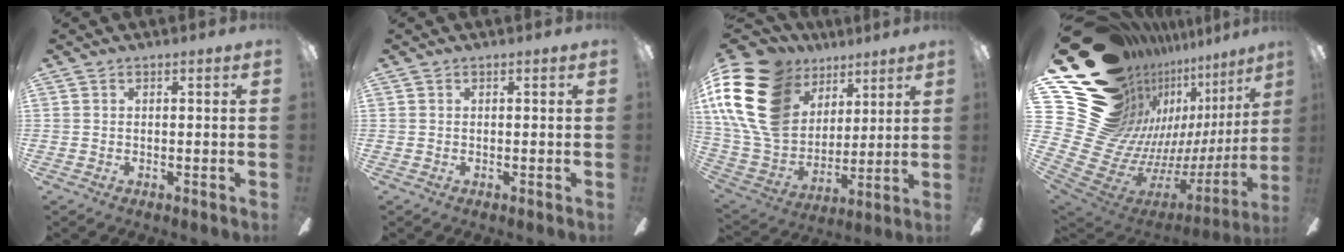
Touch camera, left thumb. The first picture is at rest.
{"total": 0.0}
{"total": 23.7, "force": [10.6, 16.7, 13.1], "torque": [-0.303, -0.041, 0.202]}
{"total": 24.5, "force": [11.5, 15.8, 14.7], "torque": [-0.266, -0.147, 0.282]}